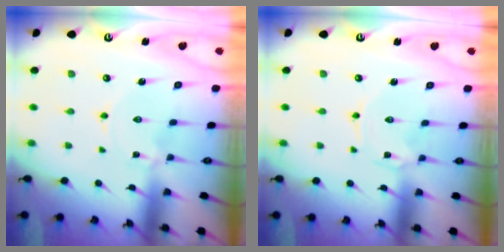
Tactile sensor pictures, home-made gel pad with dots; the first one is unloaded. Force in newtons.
{"total": 1.0, "press": 1.0, "slide": 0.2}